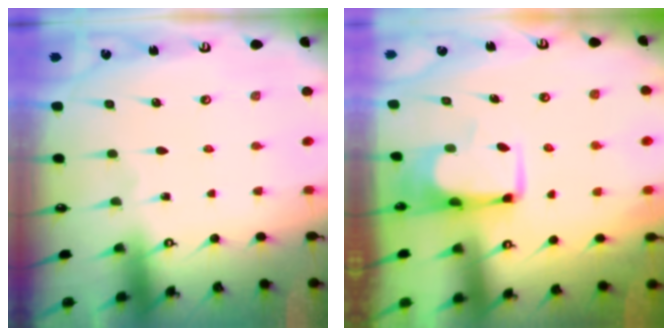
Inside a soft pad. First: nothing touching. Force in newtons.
{"total": 6.0, "press": 6.0, "slide": 0.7}